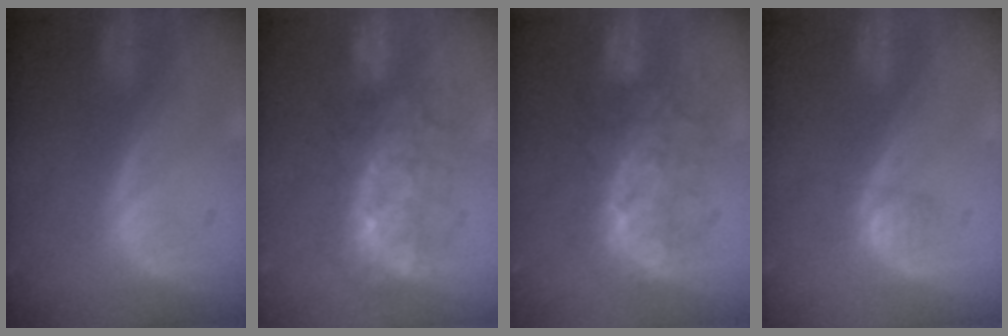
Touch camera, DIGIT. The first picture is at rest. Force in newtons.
{"total": 7.6, "press": 7.2, "slide": 2.4}
{"total": 7.7, "press": 7.6, "slide": 1.4}
{"total": 1.9, "press": 1.7, "slide": 0.8}